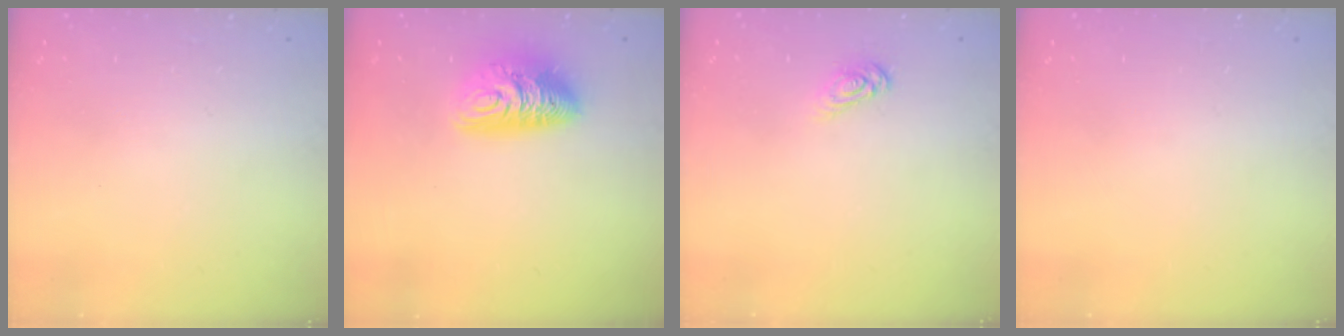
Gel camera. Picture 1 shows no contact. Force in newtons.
{"total": 11.0, "press": 11.0, "slide": 0.7}
{"total": 5.0, "press": 5.0, "slide": 0.5}
{"total": 0.0}